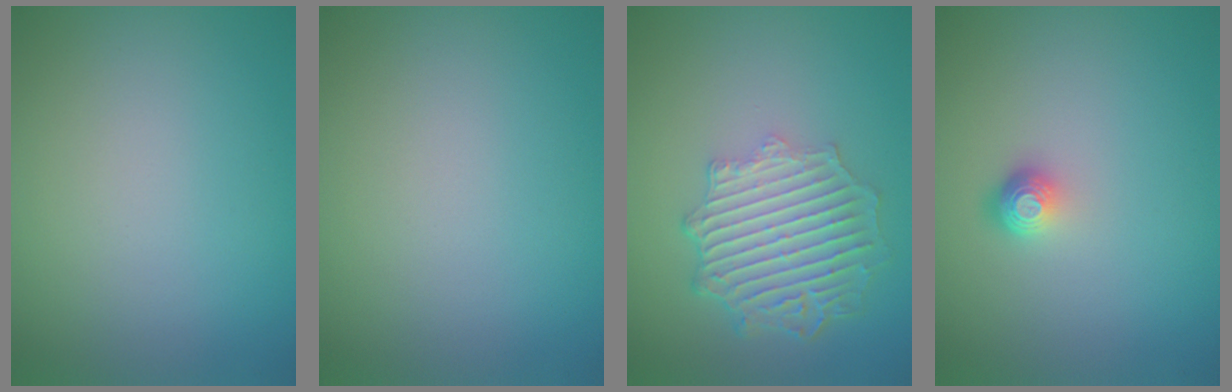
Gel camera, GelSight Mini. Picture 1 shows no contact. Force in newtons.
{"total": 0.0}
{"total": 6.2, "press": 4.8, "slide": 3.9}
{"total": 1.6, "press": 1.1, "slide": 1.2}